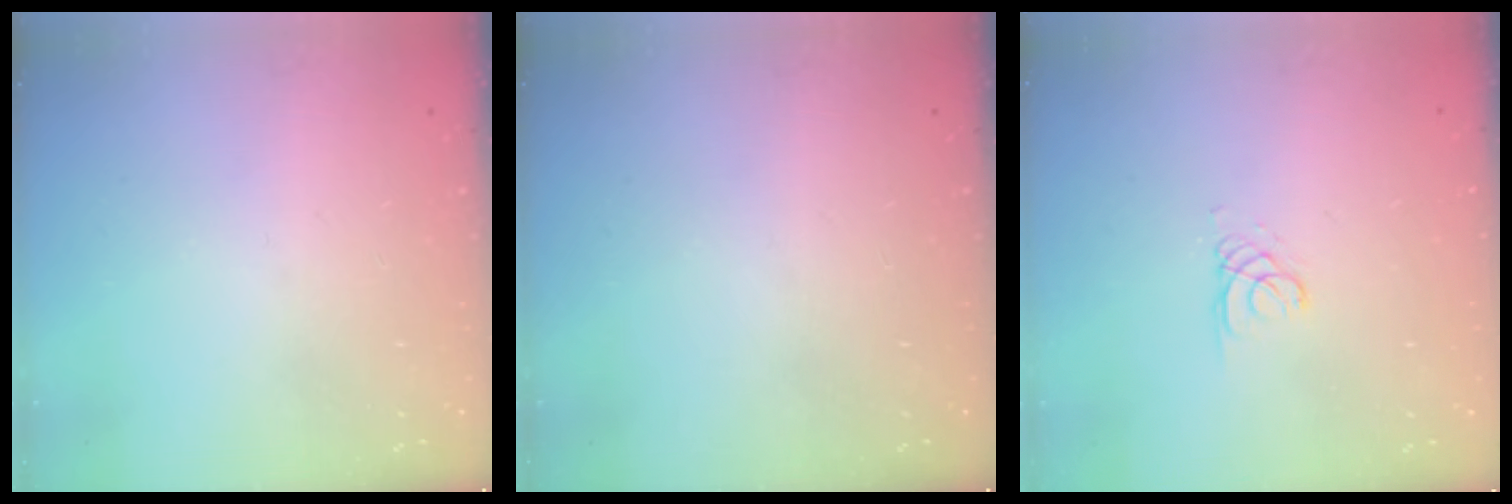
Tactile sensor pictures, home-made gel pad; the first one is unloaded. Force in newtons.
{"total": 0.0}
{"total": 1.1, "press": 1.1, "slide": 0.1}